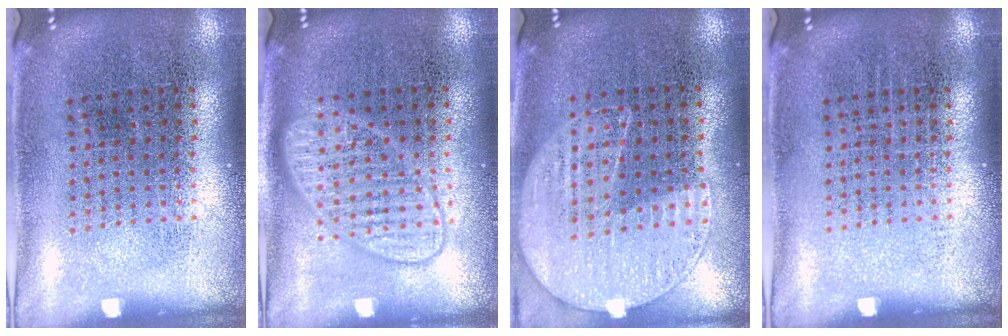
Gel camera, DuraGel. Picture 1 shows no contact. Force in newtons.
{"total": 3.1, "press": 3.0, "slide": 0.5}
{"total": 1.1, "press": 1.0, "slide": 0.4}
{"total": 0.0}